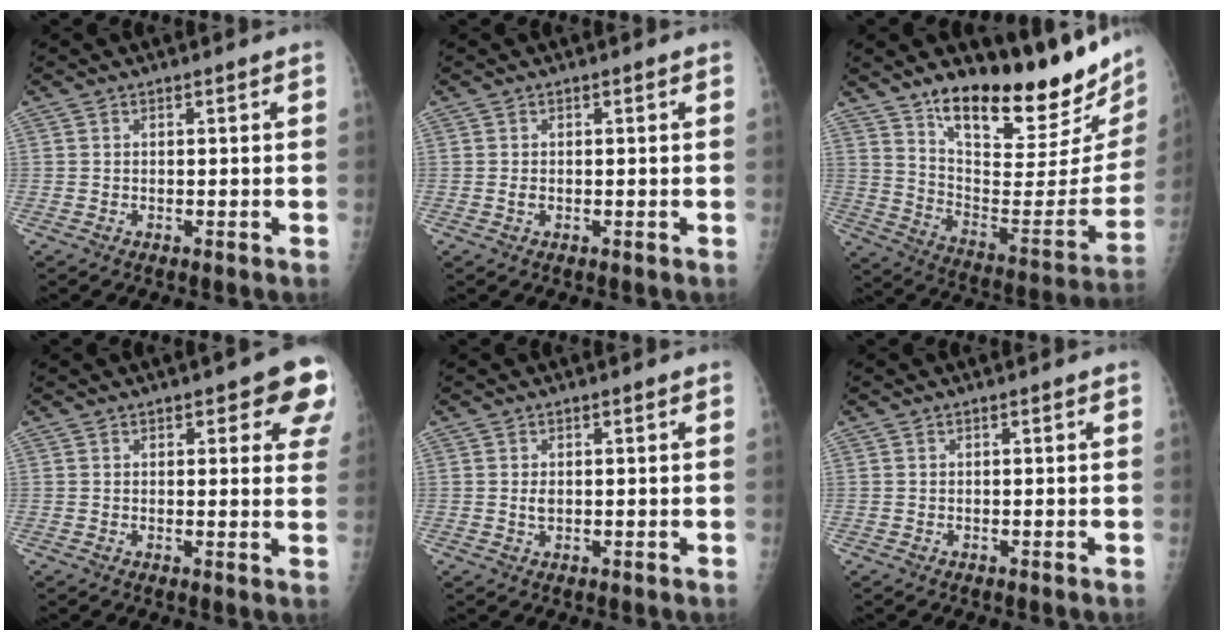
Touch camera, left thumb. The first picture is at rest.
{"total": 0.9, "force": [-0.1, 0.6, 0.8], "torque": [-0.013, 0.002, 0.000]}
{"total": 26.6, "force": [19.2, 7.8, 16.7], "torque": [-0.213, -0.105, 0.294]}
{"total": 8.0, "force": [4.4, 3.4, 5.8], "torque": [-0.027, -0.015, 0.042]}
{"total": 1.5, "force": [0.2, 0.9, 1.2], "torque": [-0.017, -0.001, 0.005]}
{"total": 0.0}